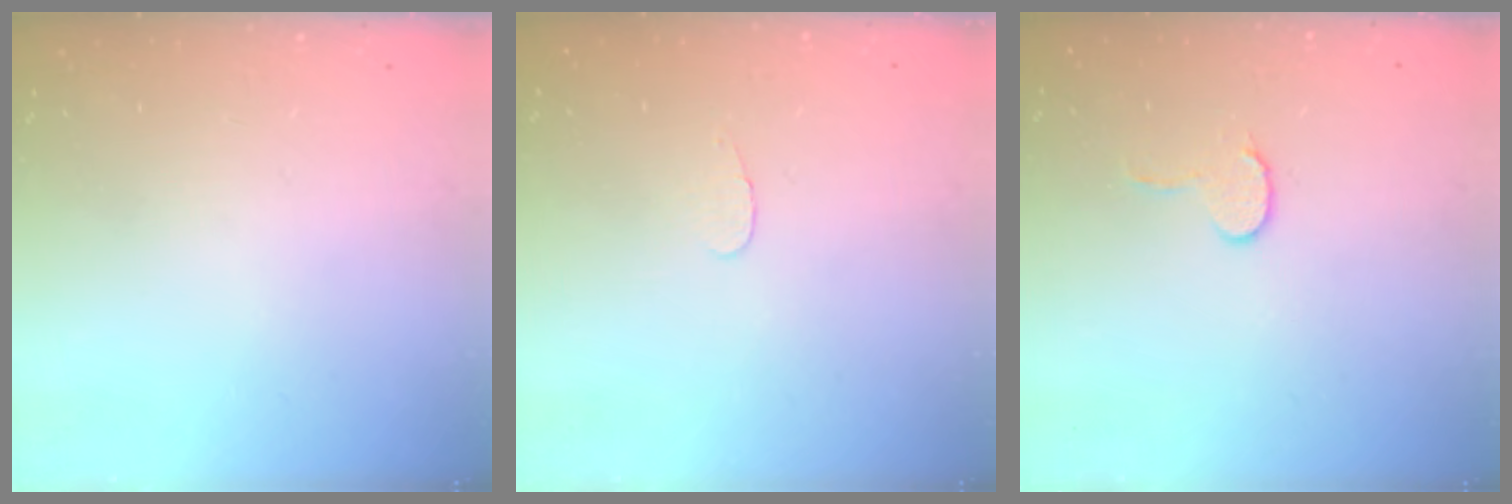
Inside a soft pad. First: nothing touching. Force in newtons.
{"total": 2.8, "press": 2.8, "slide": 0.3}
{"total": 5.9, "press": 5.9, "slide": 0.5}